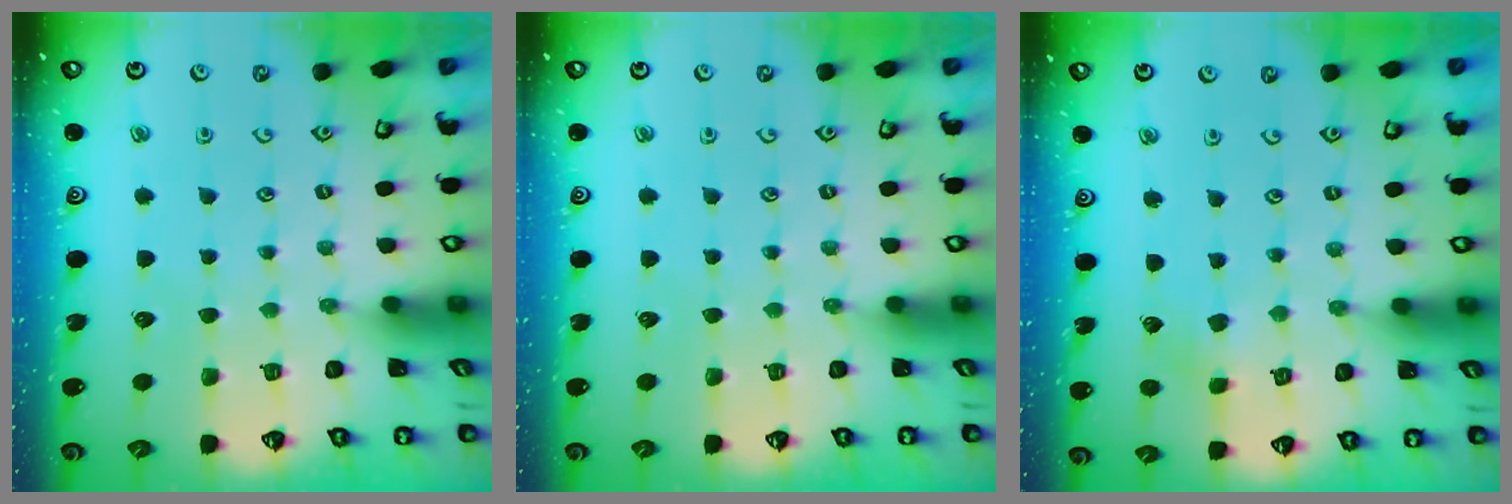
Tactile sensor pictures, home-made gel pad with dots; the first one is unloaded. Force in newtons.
{"total": 0.0}
{"total": 2.3, "press": 2.3, "slide": 0.4}